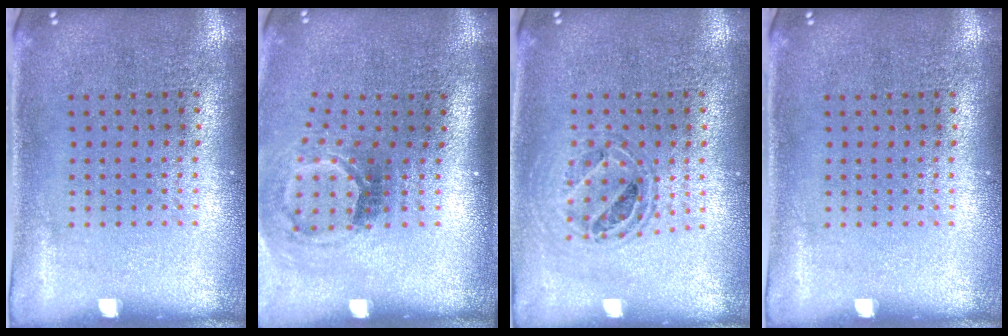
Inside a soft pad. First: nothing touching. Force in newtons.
{"total": 1.8, "press": 1.2, "slide": 1.4}
{"total": 0.8, "press": 0.8, "slide": 0.1}
{"total": 0.0}